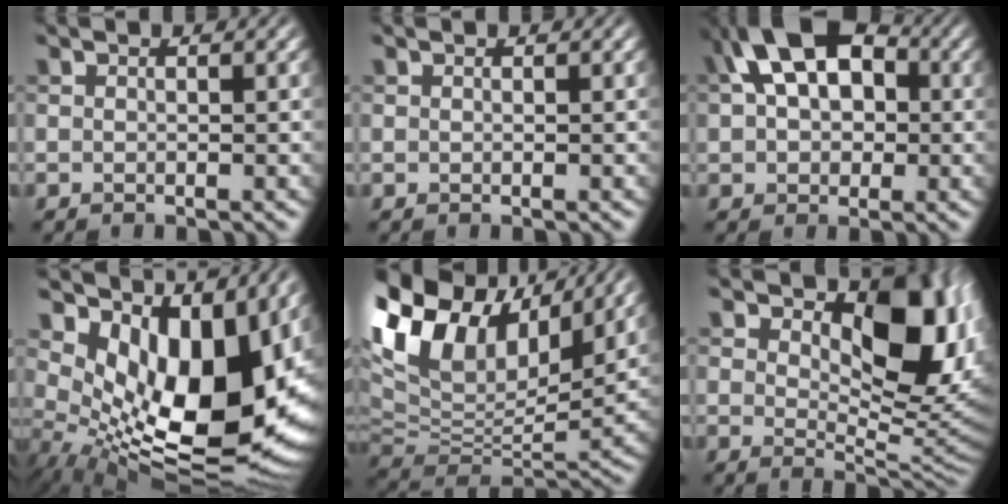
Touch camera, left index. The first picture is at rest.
{"total": 0.0}
{"total": 10.3, "force": [2.6, 6.7, 7.3], "torque": [-0.116, 0.030, 0.028]}
{"total": 14.7, "force": [4.0, 8.2, 11.5], "torque": [-0.188, -0.018, 0.088]}
{"total": 14.9, "force": [6.9, 8.9, 9.7], "torque": [-0.225, 0.030, 0.129]}
{"total": 9.9, "force": [3.1, 5.4, 7.7], "torque": [-0.114, -0.011, 0.048]}